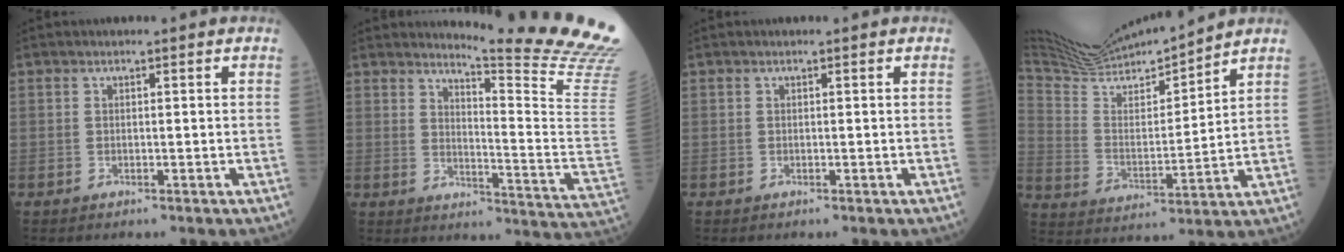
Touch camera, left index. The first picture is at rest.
{"total": 19.1, "force": [18.2, -3.0, 5.1], "torque": [-0.083, -0.186, 0.203]}
{"total": 0.0}
{"total": 14.9, "force": [14.4, -0.1, 3.9], "torque": [-0.088, -0.002, 0.263]}